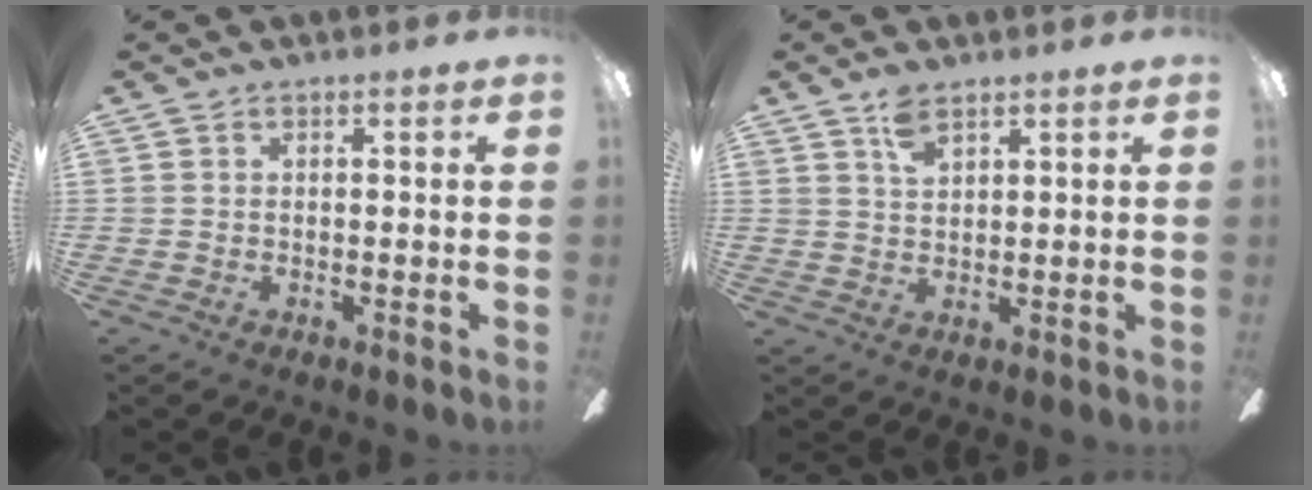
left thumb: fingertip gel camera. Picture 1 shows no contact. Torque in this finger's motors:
{"motor_torque": [0.46, 0.12, 0.35, -0.54, 0.05]}